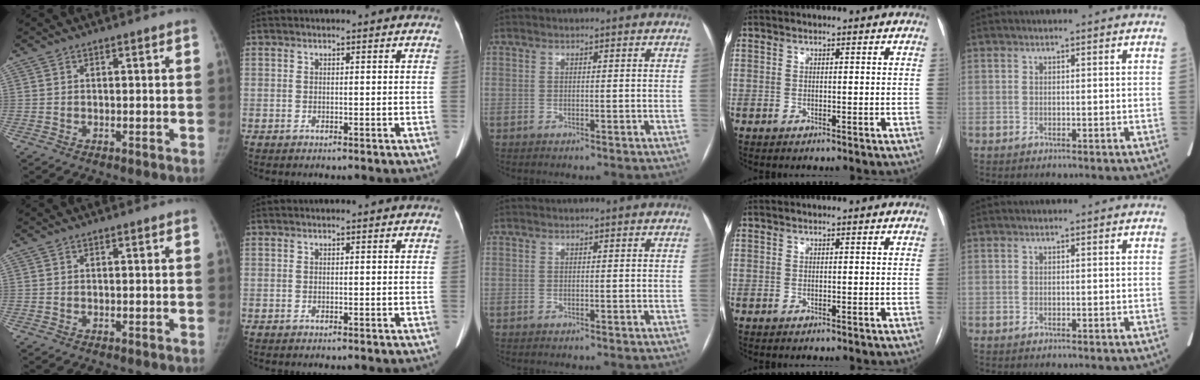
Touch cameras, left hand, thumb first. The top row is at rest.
{}